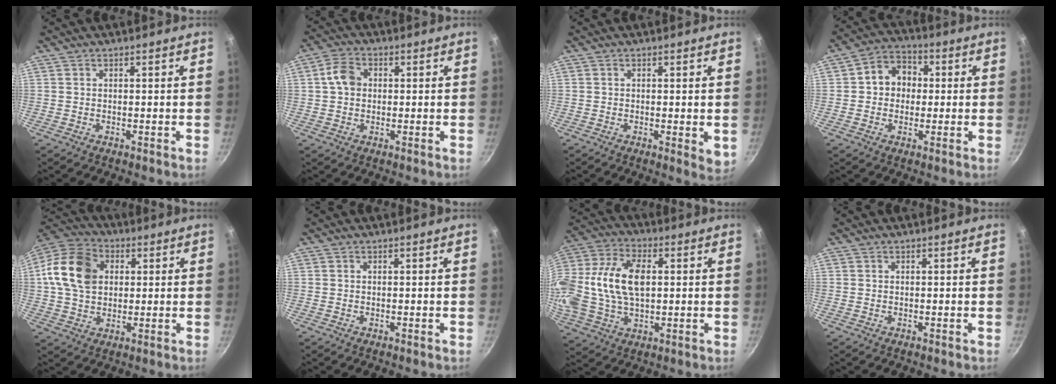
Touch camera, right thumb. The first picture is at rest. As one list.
[{"total": 5.3, "force": [0.6, 4.1, 3.2], "torque": [-0.047, 0.015, 0.001]}, {"total": 3.2, "force": [-0.1, 1.1, 3.0], "torque": [-0.036, -0.010, -0.003]}, {"total": 8.3, "force": [0.7, 7.1, 4.3], "torque": [-0.029, 0.019, -0.004]}, {"total": 14.6, "force": [2.6, 11.0, 9.3], "torque": [-0.156, 0.017, 0.031]}, {"total": 0.0}, {"total": 20.6, "force": [2.1, 12.9, 15.9], "torque": [-0.332, 0.025, 0.033]}, {"total": 0.0}]